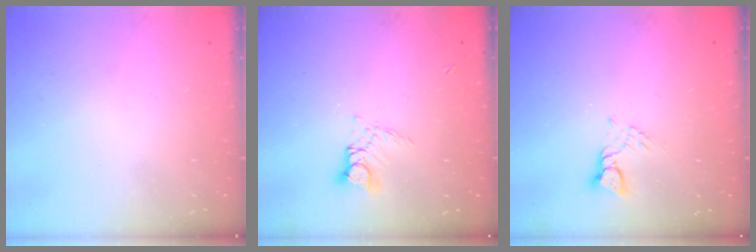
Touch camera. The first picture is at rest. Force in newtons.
{"total": 5.6, "press": 5.6, "slide": 0.5}
{"total": 3.1, "press": 3.1, "slide": 0.2}